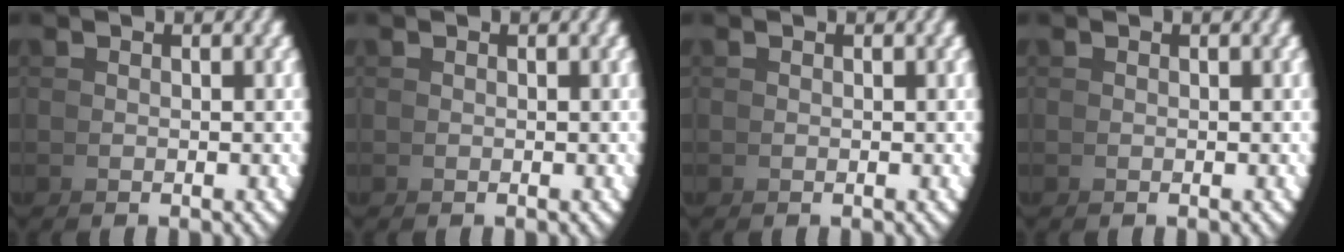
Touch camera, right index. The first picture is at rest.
{"total": 0.0}
{"total": 0.0}
{"total": 0.0}